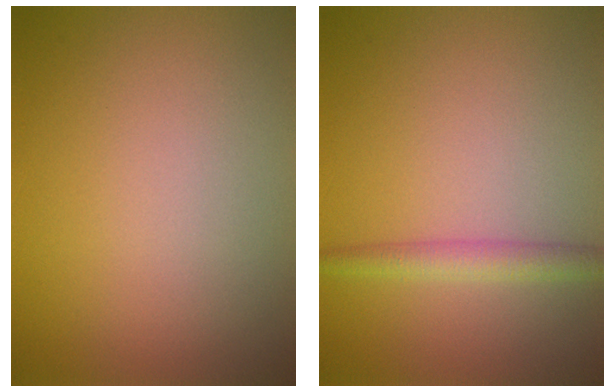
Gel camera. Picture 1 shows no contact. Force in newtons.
{"total": 2.3, "press": 2.3, "slide": 0.1}